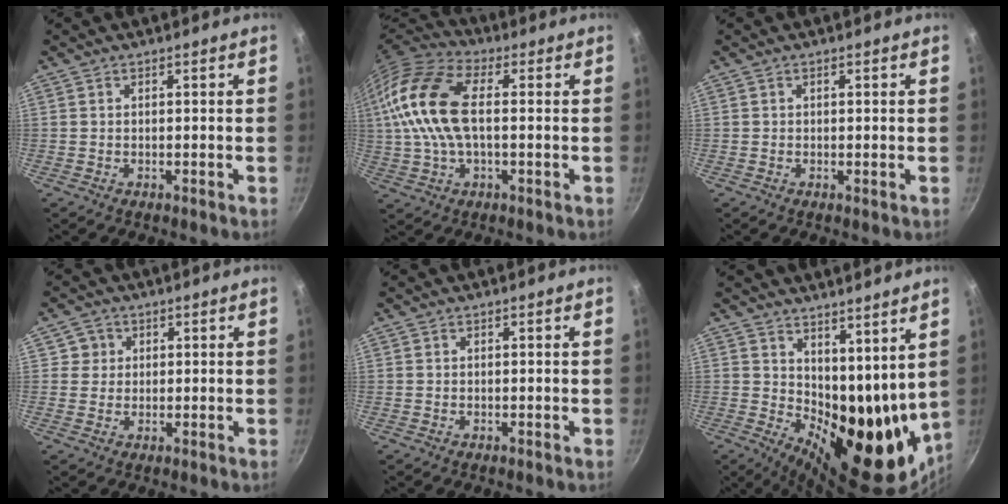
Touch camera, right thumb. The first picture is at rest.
{"total": 17.1, "force": [1.8, 9.2, 14.3], "torque": [-0.287, 0.027, 0.017]}
{"total": 0.6, "force": [0.1, 0.3, 0.6], "torque": [-0.009, -0.001, 0.000]}
{"total": 3.1, "force": [0.8, 3.0, 0.3], "torque": [0.021, 0.005, 0.006]}
{"total": 0.0}
{"total": 18.1, "force": [6.8, 9.6, 13.8], "torque": [-0.156, -0.059, 0.128]}